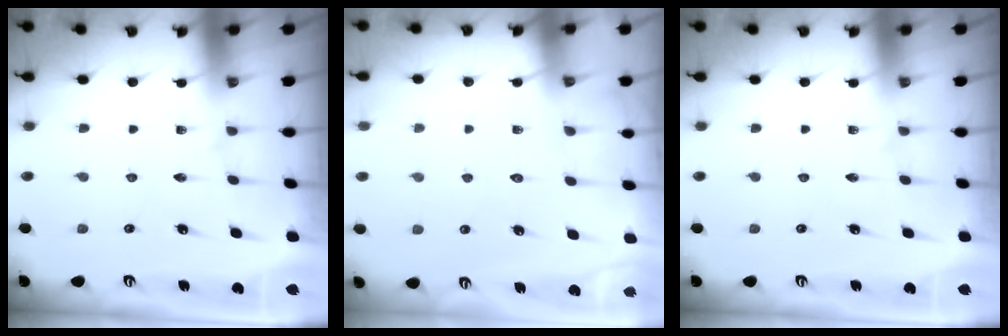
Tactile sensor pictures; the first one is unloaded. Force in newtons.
{"total": 3.9, "press": 3.9, "slide": 0.5}
{"total": 0.0}